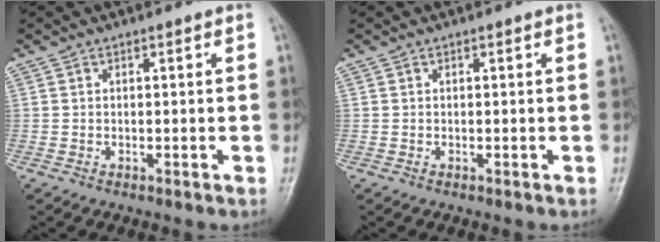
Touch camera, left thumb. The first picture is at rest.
{"total": 0.0}